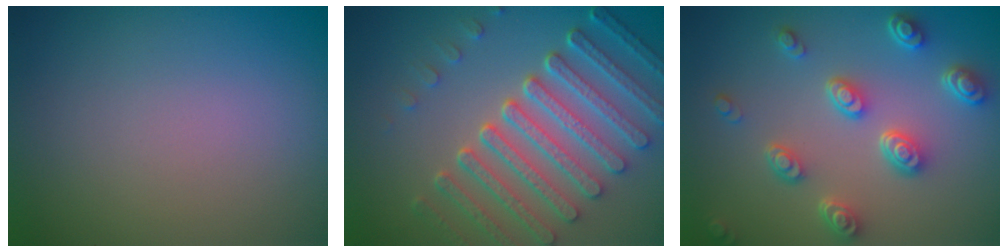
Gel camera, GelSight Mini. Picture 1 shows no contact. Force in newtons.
{"total": 7.5, "press": 5.6, "slide": 5.0}
{"total": 4.9, "press": 3.9, "slide": 3.0}